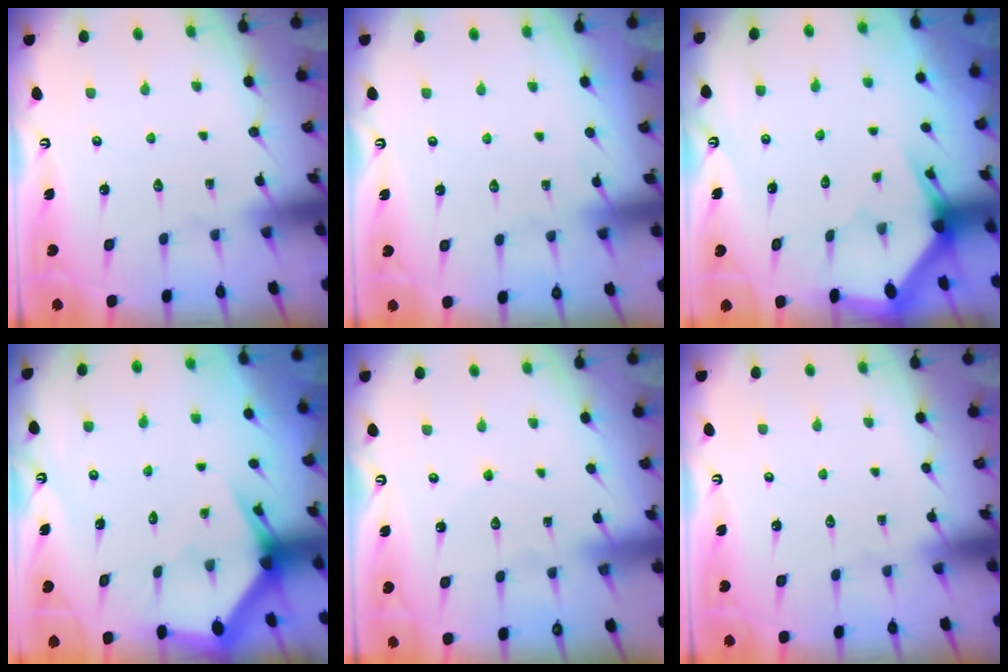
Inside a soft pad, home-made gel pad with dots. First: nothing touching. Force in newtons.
{"total": 2.8, "press": 2.8, "slide": 0.4}
{"total": 3.0, "press": 3.0, "slide": 0.1}
{"total": 2.9, "press": 2.9, "slide": 0.2}
{"total": 2.5, "press": 2.5, "slide": 0.2}
{"total": 0.0}